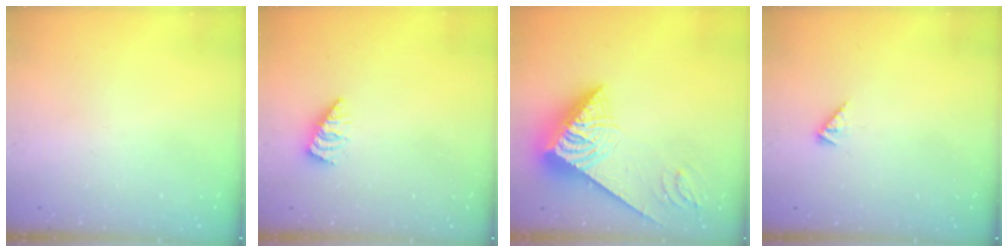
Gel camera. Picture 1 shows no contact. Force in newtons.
{"total": 1.4, "press": 1.3, "slide": 0.2}
{"total": 9.7, "press": 9.7, "slide": 1.2}
{"total": 1.9, "press": 1.9, "slide": 0.4}